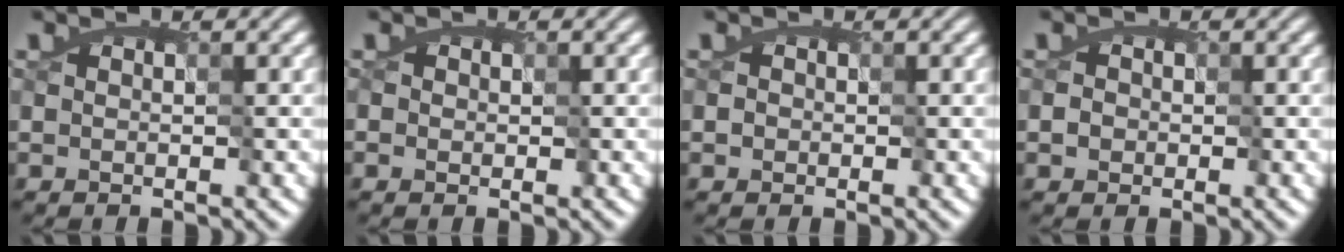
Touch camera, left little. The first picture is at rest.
{"total": 1.7, "force": [0.7, 1.4, 0.7], "torque": [-0.024, 0.005, 0.020]}
{"total": 1.1, "force": [-0.1, 1.0, 0.3], "torque": [-0.010, 0.007, -0.001]}
{"total": 1.9, "force": [-0.2, 1.8, 0.7], "torque": [-0.011, 0.011, -0.005]}